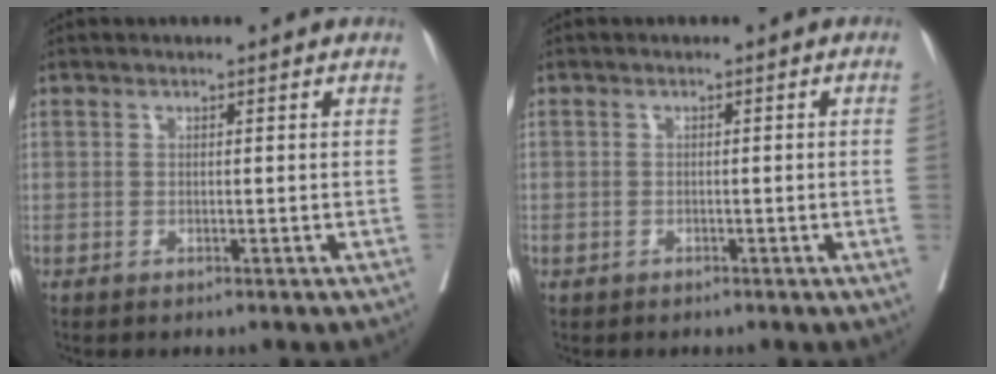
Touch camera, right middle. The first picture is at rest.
{"total": 0.7, "force": [-0.3, 0.1, 0.6], "torque": [-0.012, 0.007, -0.005]}